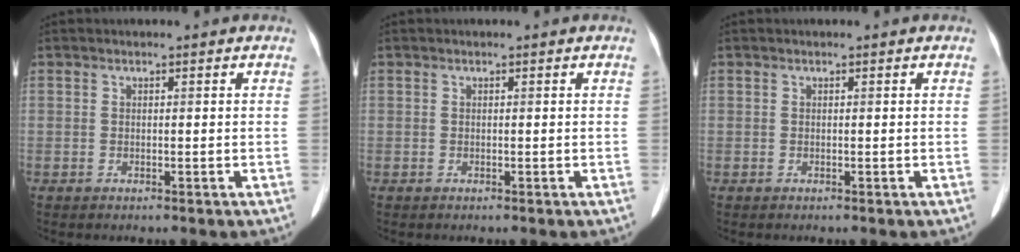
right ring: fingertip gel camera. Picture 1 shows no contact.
{"total": 0.0}
{"total": 0.0}